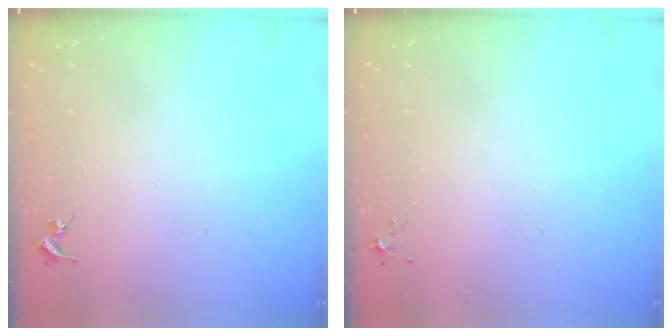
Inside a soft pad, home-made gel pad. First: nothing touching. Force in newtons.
{"total": 4.5, "press": 4.4, "slide": 0.6}